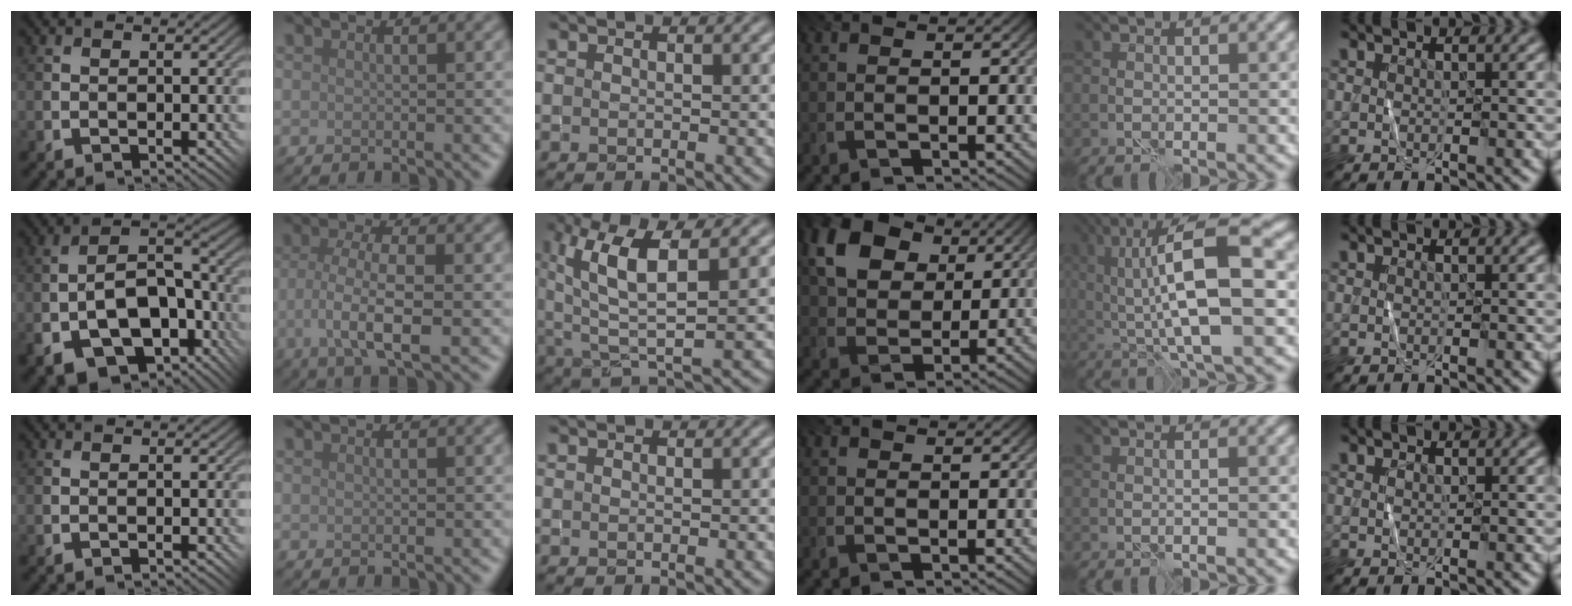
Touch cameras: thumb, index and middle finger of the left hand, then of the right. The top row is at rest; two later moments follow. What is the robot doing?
{"motion": "fold", "object": "shorts"}